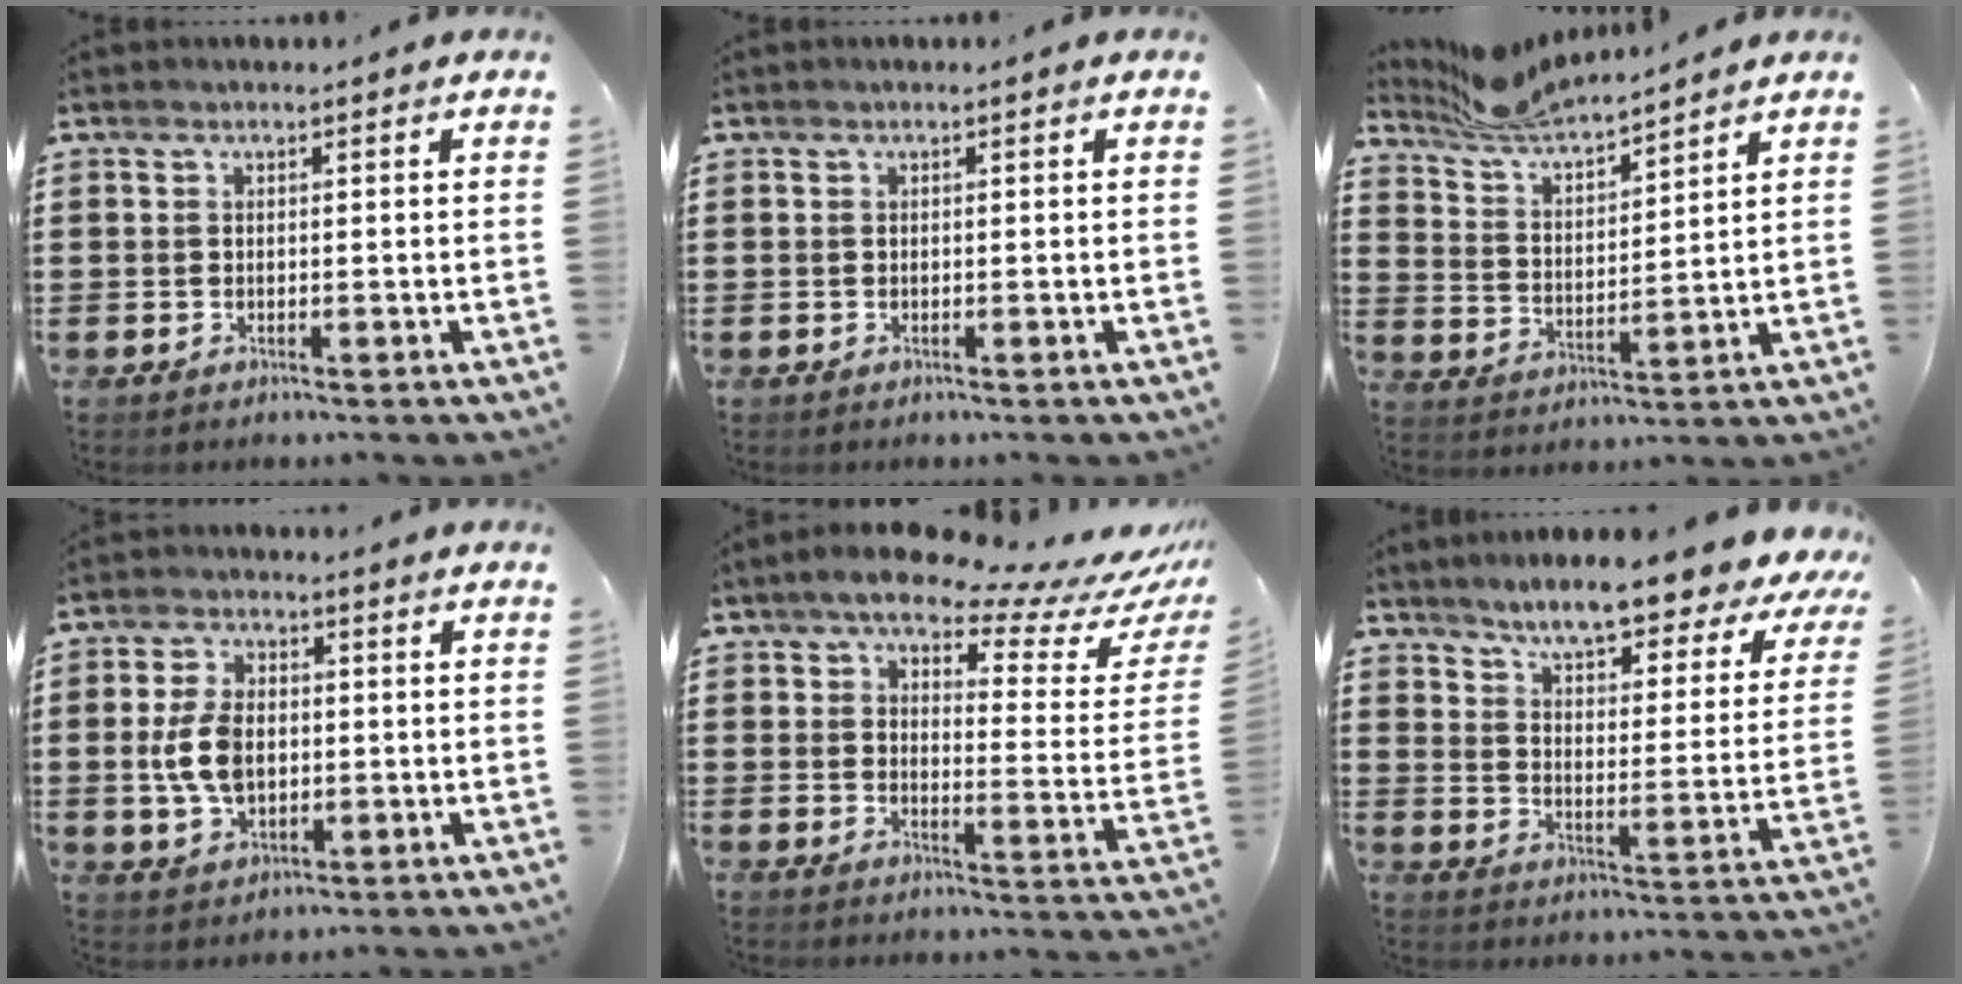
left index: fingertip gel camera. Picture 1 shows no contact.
{"total": 0.0}
{"total": 6.9, "force": [6.6, 0.4, 1.7], "torque": [-0.061, -0.033, 0.118]}
{"total": 7.4, "force": [-0.1, 4.8, 5.7], "torque": [-0.138, 0.006, -0.009]}
{"total": 9.5, "force": [7.8, 2.6, 4.7], "torque": [-0.089, -0.051, 0.130]}
{"total": 7.9, "force": [7.2, 0.0, 3.4], "torque": [-0.088, -0.046, 0.117]}